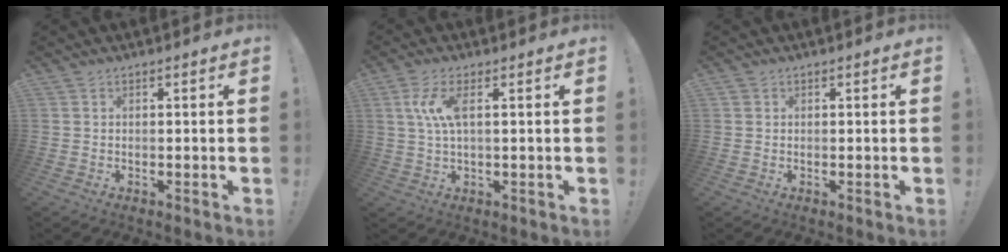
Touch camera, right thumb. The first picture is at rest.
{"total": 7.5, "force": [1.8, 2.3, 6.9], "torque": [-0.133, 0.001, 0.030]}
{"total": 0.8, "force": [0.4, 0.6, 0.1], "torque": [-0.010, 0.005, 0.009]}